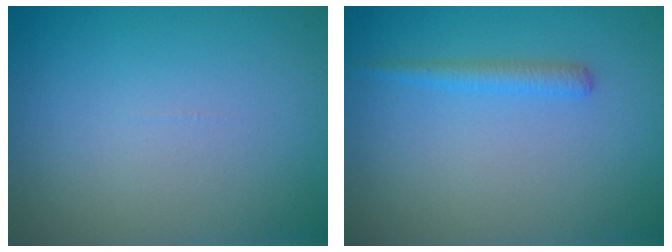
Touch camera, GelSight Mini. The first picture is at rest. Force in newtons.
{"total": 1.3, "press": 1.3, "slide": 0.1}